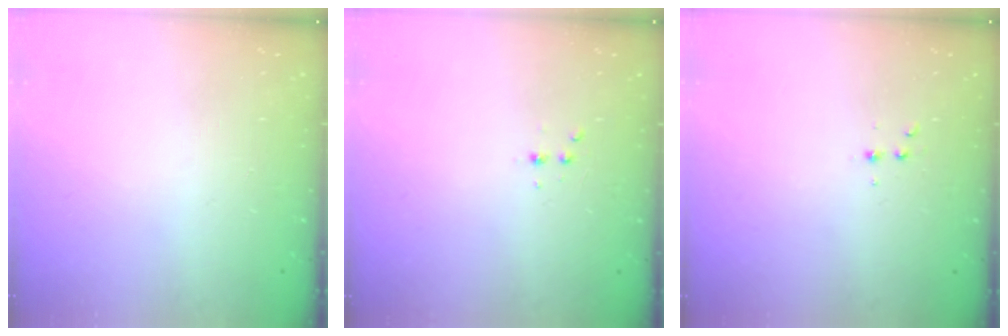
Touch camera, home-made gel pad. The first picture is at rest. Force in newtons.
{"total": 2.9, "press": 2.7, "slide": 1.0}
{"total": 2.9, "press": 2.7, "slide": 1.1}